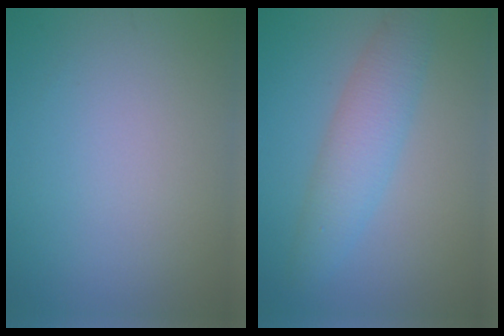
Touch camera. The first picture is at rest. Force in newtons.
{"total": 4.2, "press": 4.2, "slide": 0.1}